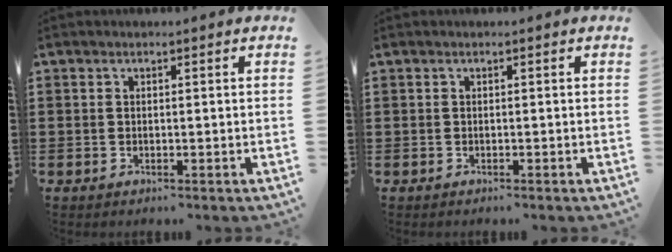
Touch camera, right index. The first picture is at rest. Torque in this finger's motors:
{"motor_torque": [-0.04, 0.29, -0.01, 0.00]}